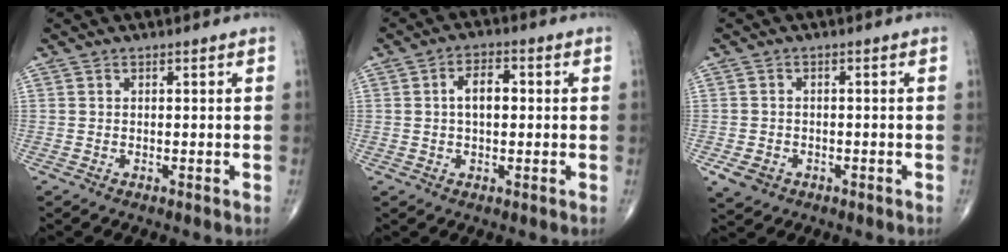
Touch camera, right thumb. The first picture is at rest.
{"total": 5.0, "force": [0.4, 2.8, 4.1], "torque": [-0.065, 0.013, 0.002]}
{"total": 3.8, "force": [-1.7, 3.0, 1.7], "torque": [-0.029, 0.004, -0.021]}